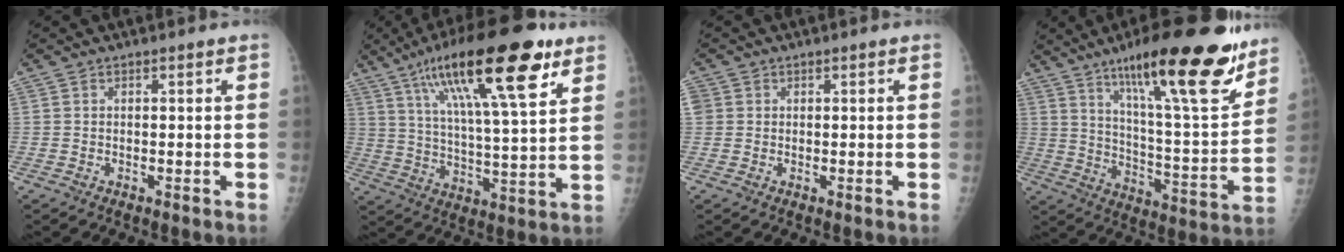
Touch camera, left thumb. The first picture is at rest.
{"total": 23.3, "force": [12.6, 5.6, 18.8], "torque": [-0.302, -0.023, 0.211]}
{"total": 2.0, "force": [0.4, 1.9, 0.5], "torque": [0.001, 0.002, 0.008]}
{"total": 25.0, "force": [16.2, 4.8, 18.5], "torque": [-0.260, -0.070, 0.259]}